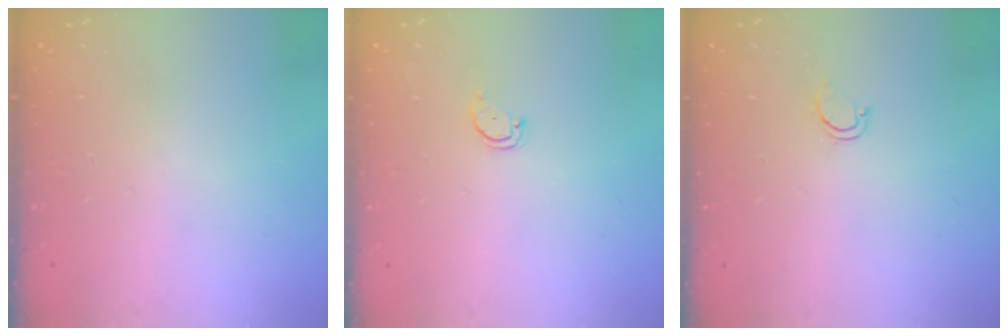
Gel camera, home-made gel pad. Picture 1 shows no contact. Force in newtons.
{"total": 2.3, "press": 2.3, "slide": 0.4}
{"total": 2.8, "press": 2.8, "slide": 0.2}